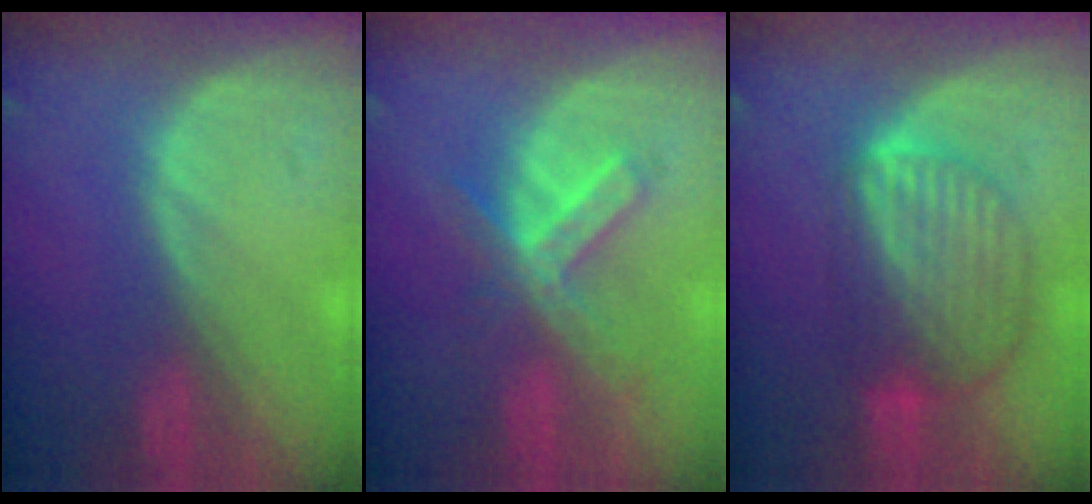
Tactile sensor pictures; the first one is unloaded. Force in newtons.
{"total": 6.5, "press": 5.9, "slide": 2.8}
{"total": 9.1, "press": 7.8, "slide": 4.7}